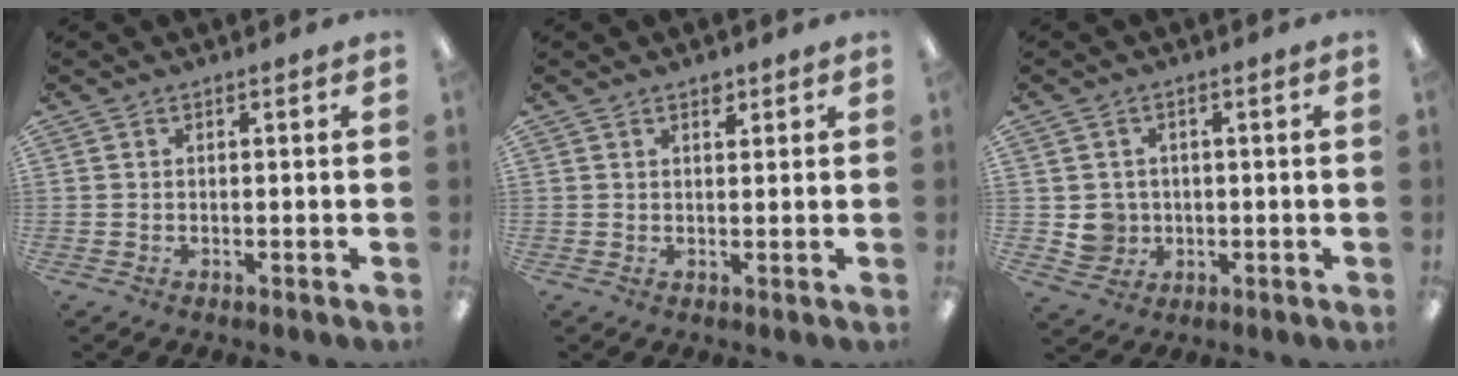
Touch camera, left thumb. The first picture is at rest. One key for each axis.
{"total": 2.2, "fx": 1.6, "fy": 1.0, "fz": 1.1, "tx": -0.008, "ty": -0.007, "tz": 0.025}
{"total": 4.6, "fx": 0.2, "fy": 4.5, "fz": 0.8, "tx": -0.008, "ty": 0.005, "tz": 0.006}